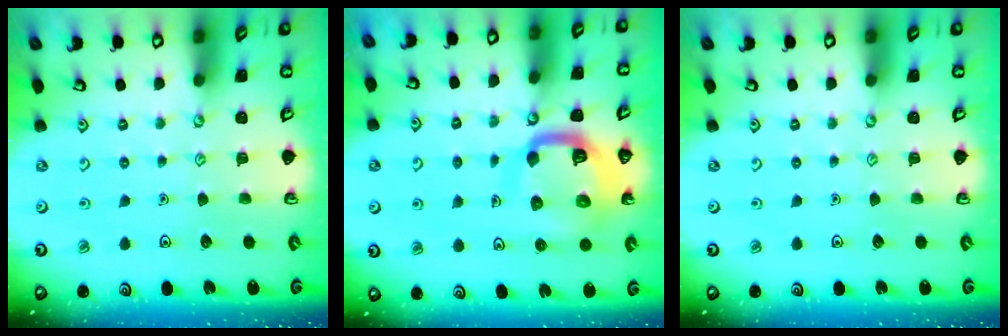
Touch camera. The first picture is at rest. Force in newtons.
{"total": 12.0, "press": 11.9, "slide": 1.4}
{"total": 0.0}